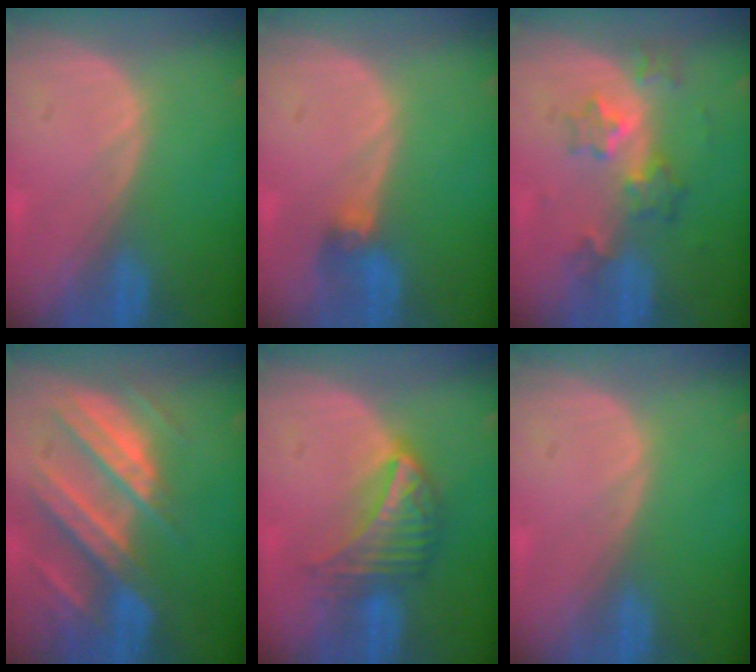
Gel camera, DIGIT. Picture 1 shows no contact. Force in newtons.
{"total": 2.8, "press": 2.6, "slide": 1.1}
{"total": 6.1, "press": 5.4, "slide": 2.9}
{"total": 10.4, "press": 9.1, "slide": 4.9}
{"total": 7.4, "press": 6.5, "slide": 3.6}
{"total": 0.0}